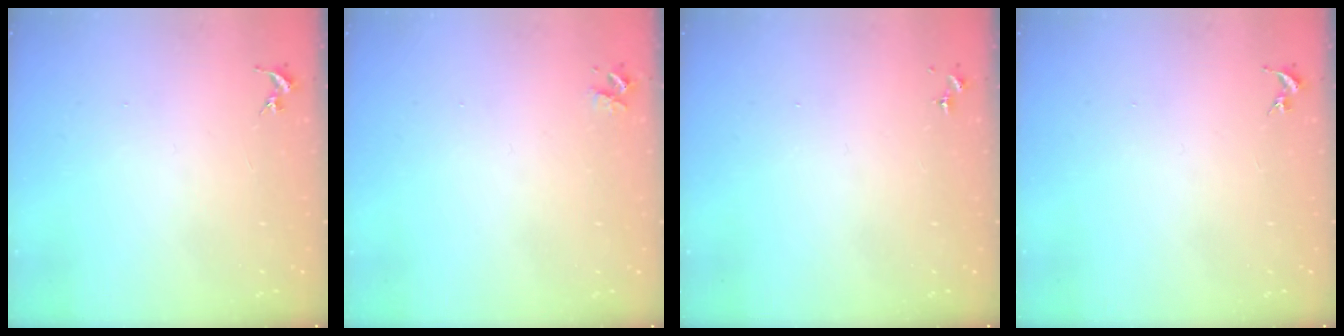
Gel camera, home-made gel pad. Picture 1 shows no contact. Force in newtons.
{"total": 3.2, "press": 3.1, "slide": 0.5}
{"total": 0.0}
{"total": 0.0}